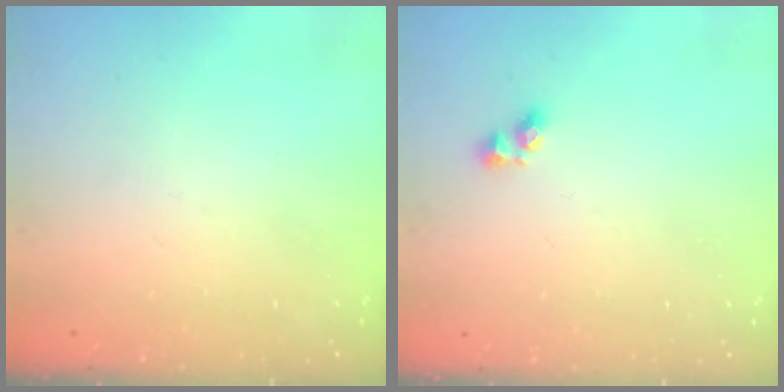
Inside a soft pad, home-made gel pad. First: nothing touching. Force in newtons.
{"total": 2.4, "press": 2.4, "slide": 0.2}